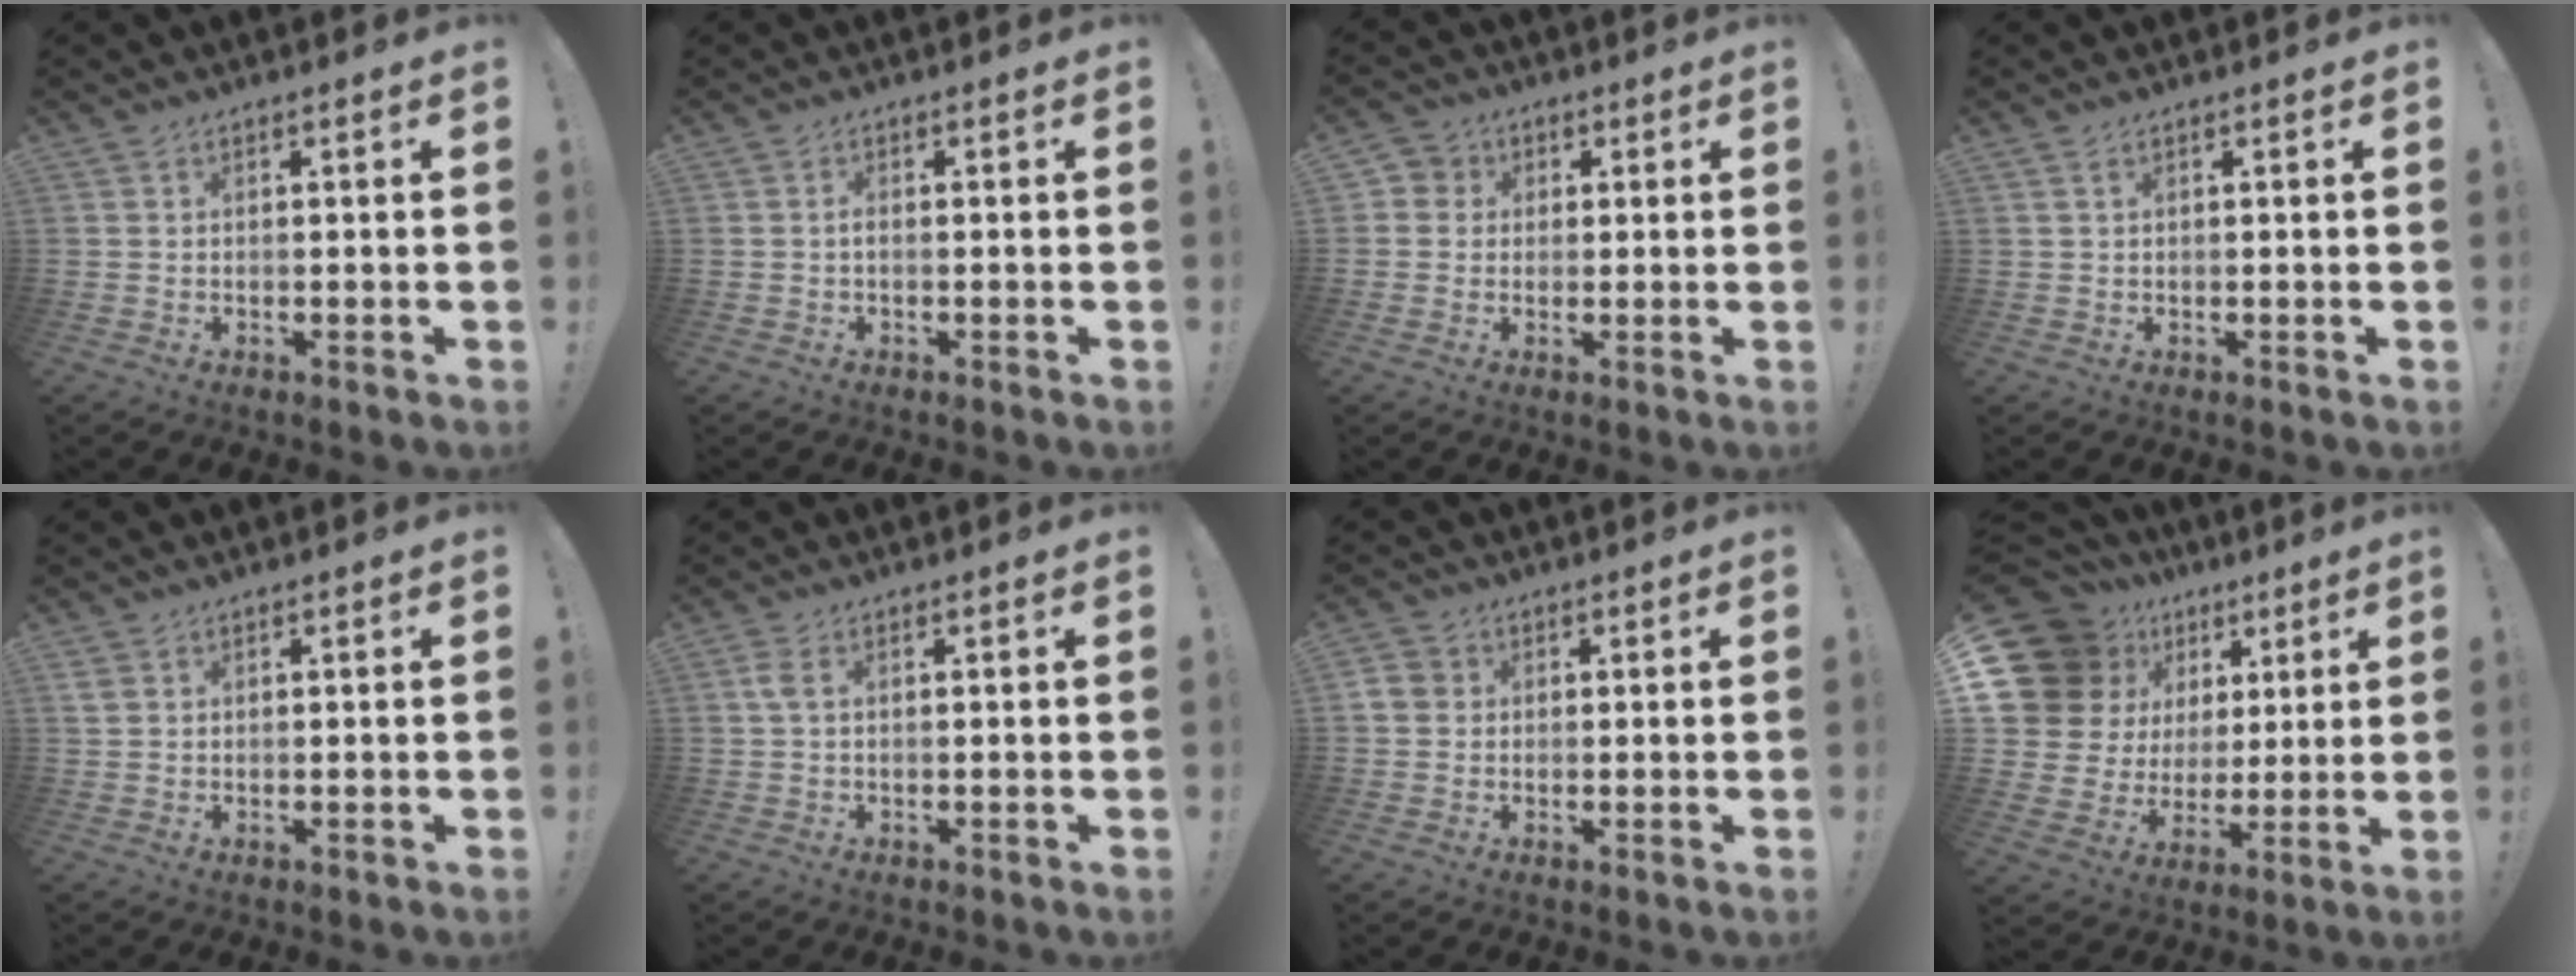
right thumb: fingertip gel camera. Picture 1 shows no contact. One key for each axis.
{"total": 1.1, "fx": -0.4, "fy": 0.3, "fz": 1.0, "tx": -0.023, "ty": 0.005, "tz": -0.006}
{"total": 4.3, "fx": 0.2, "fy": 4.2, "fz": 1.1, "tx": -0.019, "ty": 0.009, "tz": 0.004}
{"total": 1.1, "fx": 0.6, "fy": 0.5, "fz": 0.8, "tx": -0.014, "ty": 0.001, "tz": 0.010}
{"total": 1.8, "fx": 0.9, "fy": 1.1, "fz": 1.1, "tx": -0.025, "ty": 0.004, "tz": 0.019}
{"total": 2.8, "fx": 0.8, "fy": 0.9, "fz": 2.5, "tx": -0.045, "ty": 0.002, "tz": 0.013}
{"total": 4.3, "fx": 0.8, "fy": 3.7, "fz": 2.0, "tx": -0.042, "ty": 0.007, "tz": 0.016}
{"total": 17.2, "fx": 7.8, "fy": 13.6, "fz": 7.0, "tx": -0.128, "ty": -0.045, "tz": 0.177}